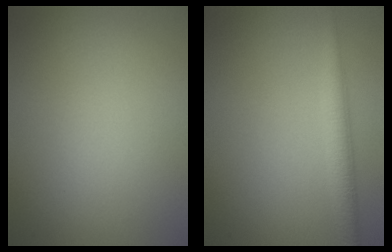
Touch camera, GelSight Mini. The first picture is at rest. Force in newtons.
{"total": 3.0, "press": 3.0, "slide": 0.1}